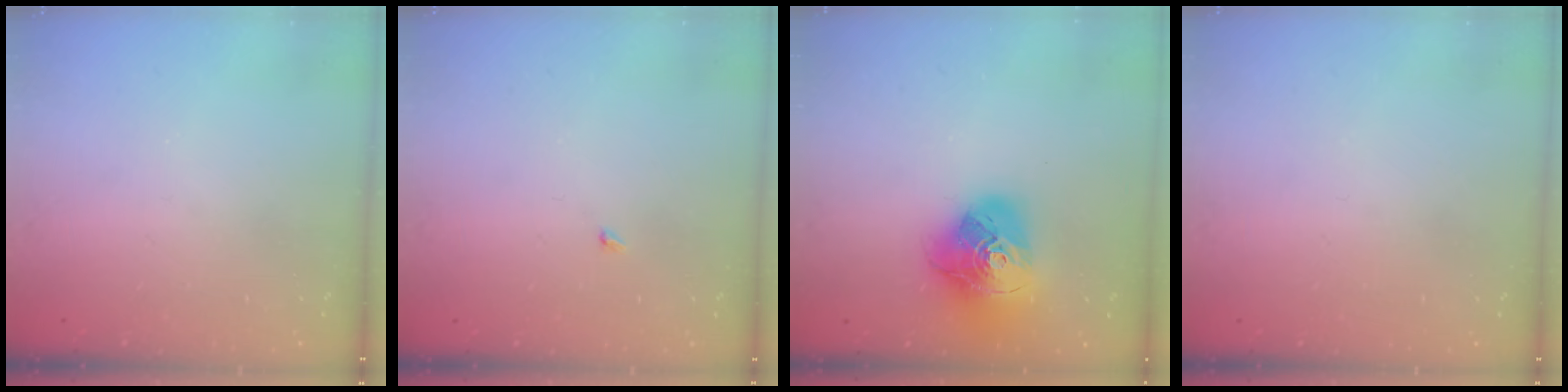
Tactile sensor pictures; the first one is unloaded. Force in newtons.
{"total": 1.9, "press": 1.9, "slide": 0.3}
{"total": 19.4, "press": 19.3, "slide": 2.3}
{"total": 0.7, "press": 0.7, "slide": 0.1}